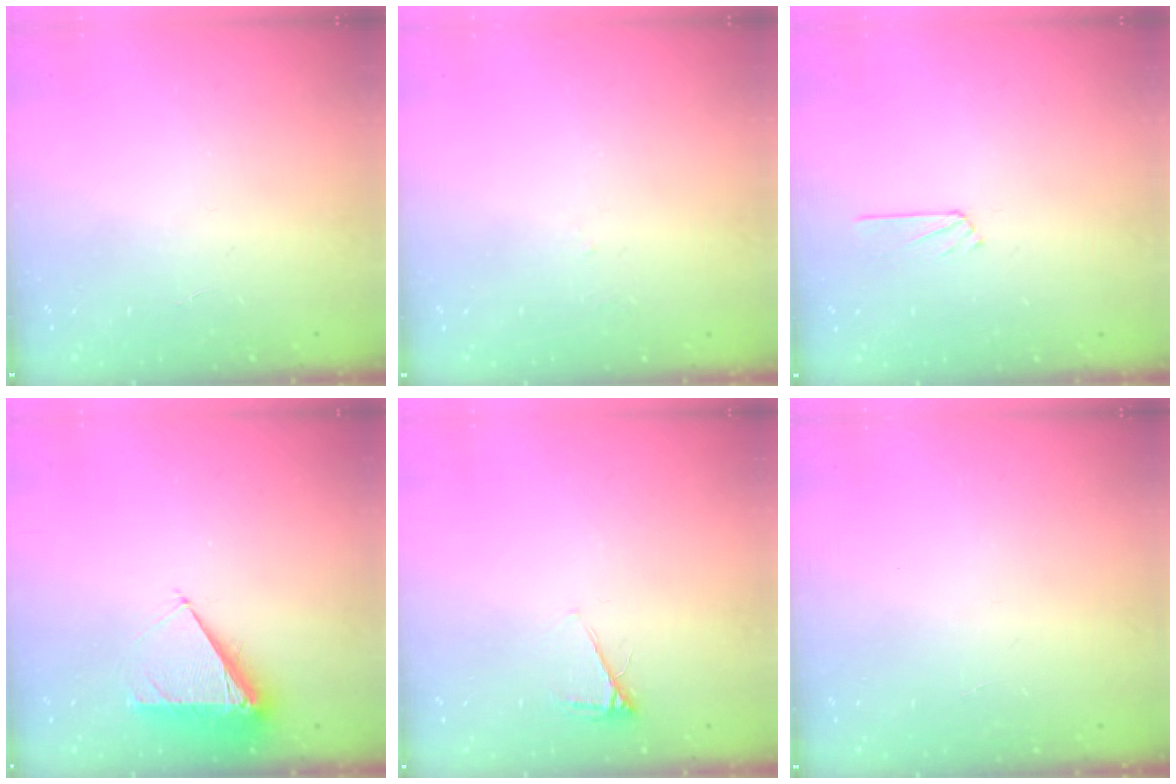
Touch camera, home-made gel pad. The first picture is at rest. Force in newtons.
{"total": 2.7, "press": 2.7, "slide": 0.4}
{"total": 2.5, "press": 2.5, "slide": 0.2}
{"total": 7.4, "press": 7.3, "slide": 1.0}
{"total": 4.2, "press": 4.1, "slide": 0.6}
{"total": 0.0}